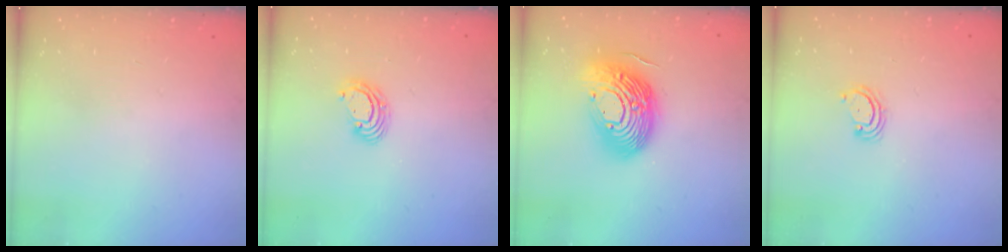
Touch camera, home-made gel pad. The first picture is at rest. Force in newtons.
{"total": 4.2, "press": 4.2, "slide": 0.2}
{"total": 20.9, "press": 20.8, "slide": 1.8}
{"total": 2.9, "press": 2.9, "slide": 0.3}